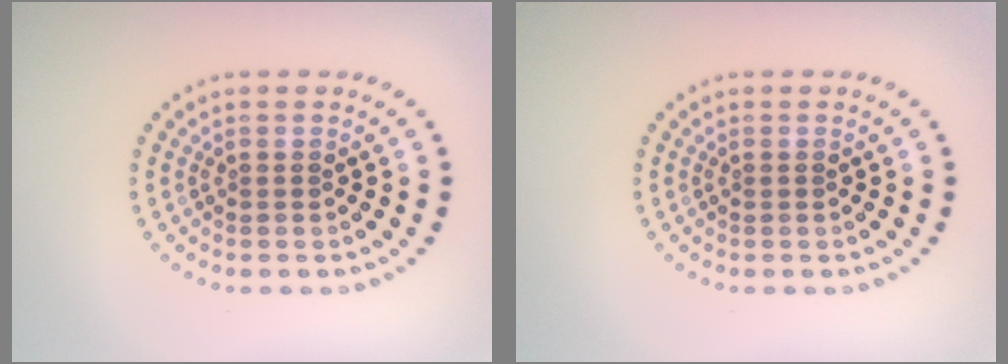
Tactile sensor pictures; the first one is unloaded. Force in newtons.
{"total": 0.0}